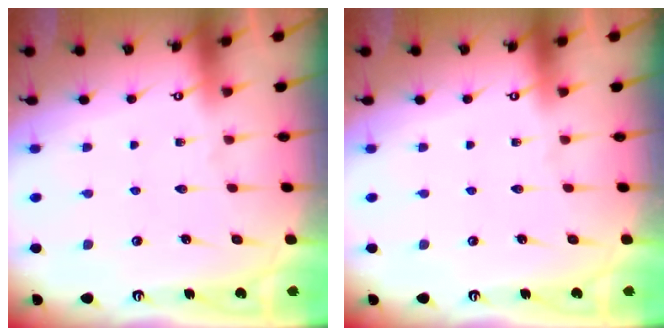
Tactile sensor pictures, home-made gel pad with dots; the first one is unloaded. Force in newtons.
{"total": 0.0}